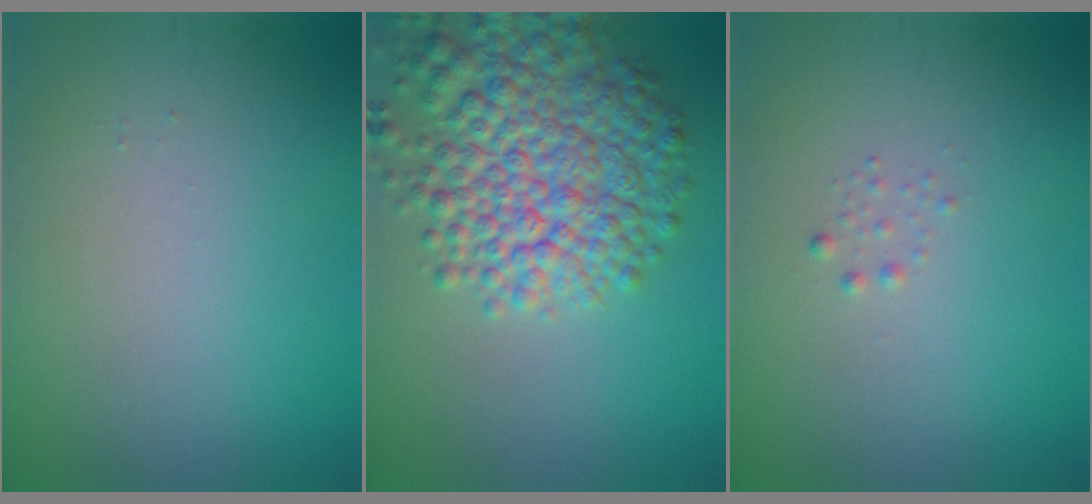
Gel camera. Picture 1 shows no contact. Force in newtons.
{"total": 8.8, "press": 8.7, "slide": 0.4}
{"total": 0.6, "press": 0.6, "slide": 0.0}